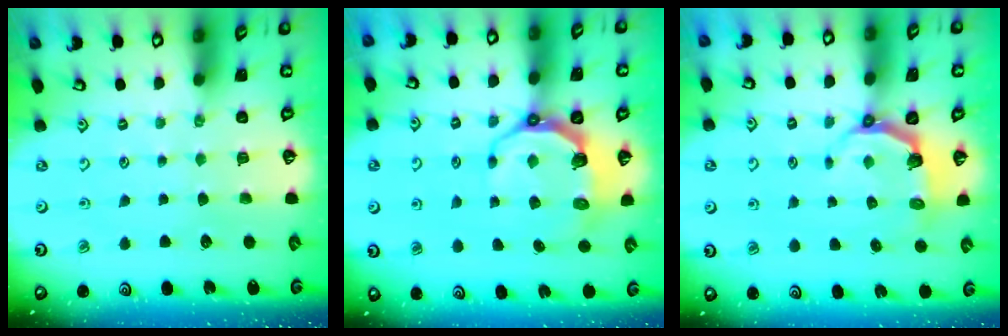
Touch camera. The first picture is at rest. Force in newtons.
{"total": 7.8, "press": 6.4, "slide": 4.4}
{"total": 4.5, "press": 2.9, "slide": 3.4}